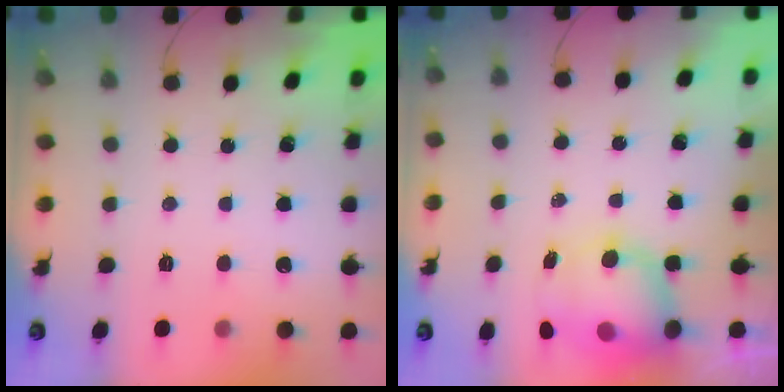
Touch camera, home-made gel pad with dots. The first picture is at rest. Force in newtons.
{"total": 8.5, "press": 8.2, "slide": 2.3}